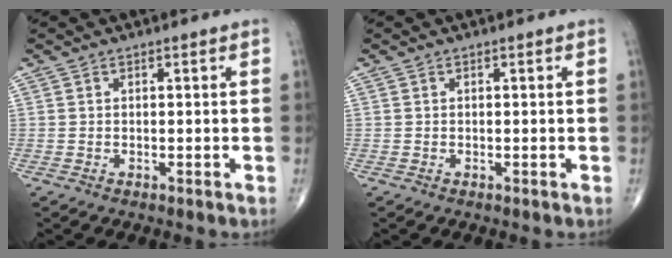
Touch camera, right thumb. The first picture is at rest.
{"total": 0.0}